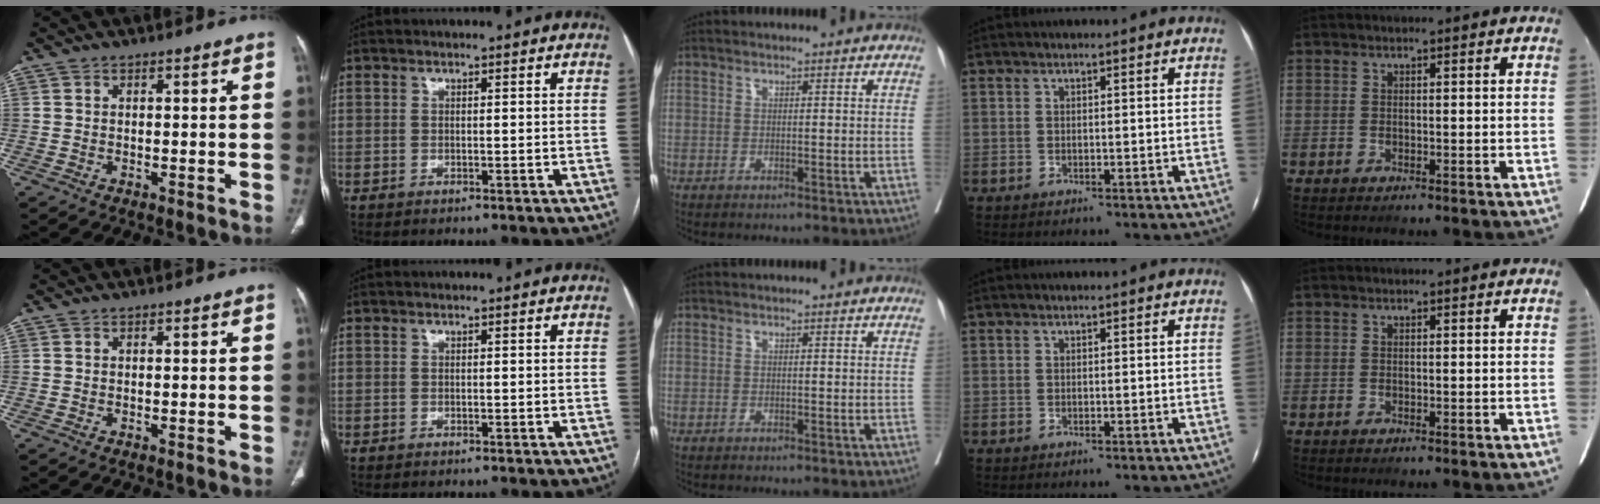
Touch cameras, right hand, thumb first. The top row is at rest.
{}